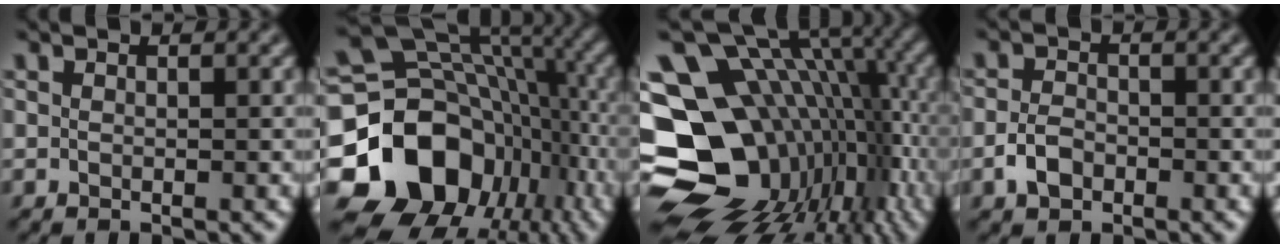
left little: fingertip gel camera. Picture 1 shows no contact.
{"total": 17.3, "force": [-5.7, 13.5, 9.3], "torque": [-0.193, -0.016, -0.102]}
{"total": 18.5, "force": [-3.2, 13.4, 12.3], "torque": [-0.217, -0.009, -0.021]}
{"total": 2.3, "force": [-1.2, 1.5, 1.3], "torque": [-0.028, 0.003, -0.027]}